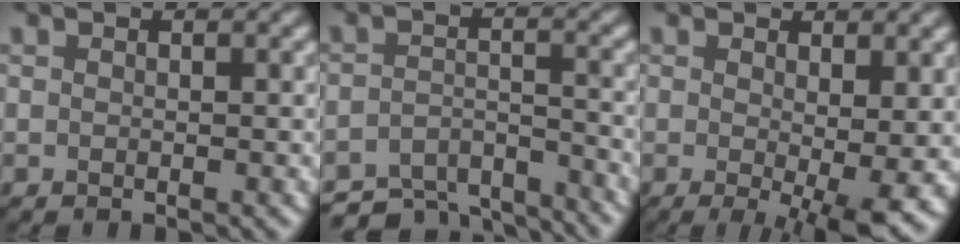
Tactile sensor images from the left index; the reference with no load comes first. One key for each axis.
{"total": 6.4, "fx": -5.9, "fy": 1.8, "fz": 1.5, "tx": -0.024, "ty": -0.017, "tz": -0.101}
{"total": 5.4, "fx": -0.4, "fy": 1.3, "fz": 5.2, "tx": -0.081, "ty": -0.018, "tz": -0.002}